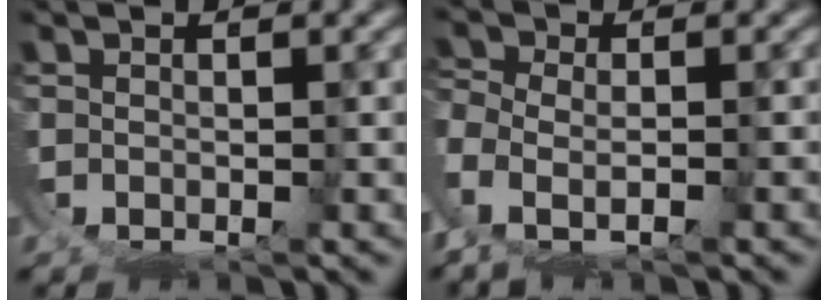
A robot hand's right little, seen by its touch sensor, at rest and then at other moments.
{"total": 2.7, "force": [-0.6, 1.4, 2.2], "torque": [-0.072, -0.018, -0.001]}